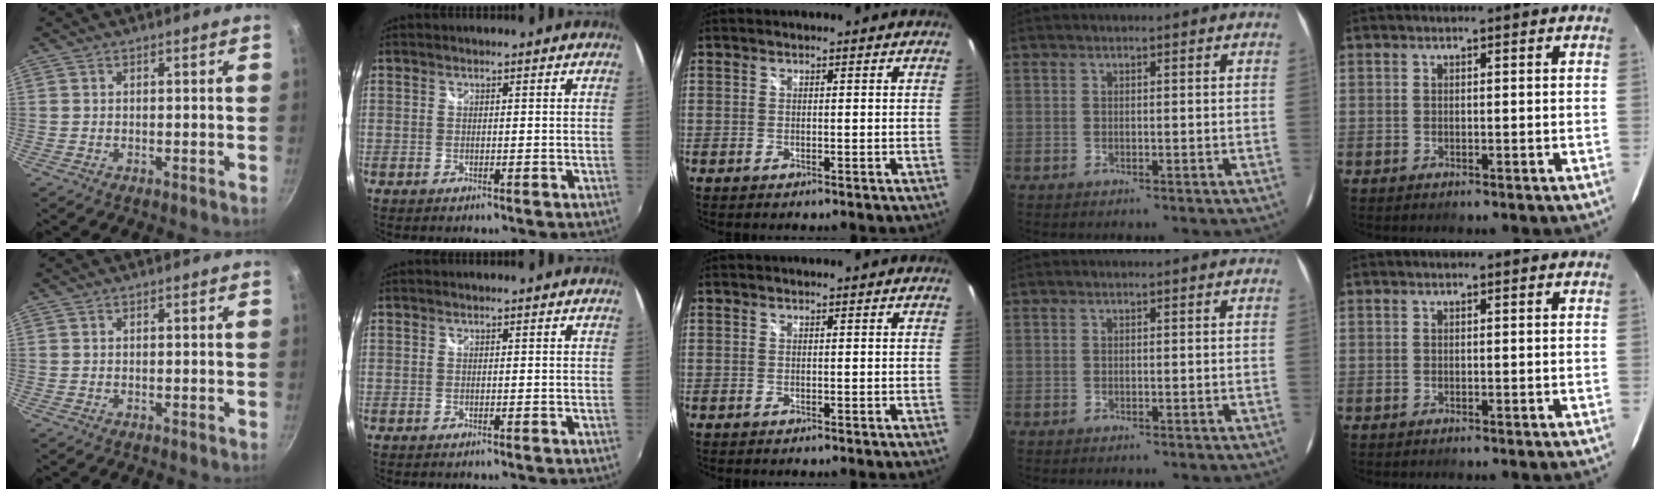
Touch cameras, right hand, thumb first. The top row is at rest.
{}